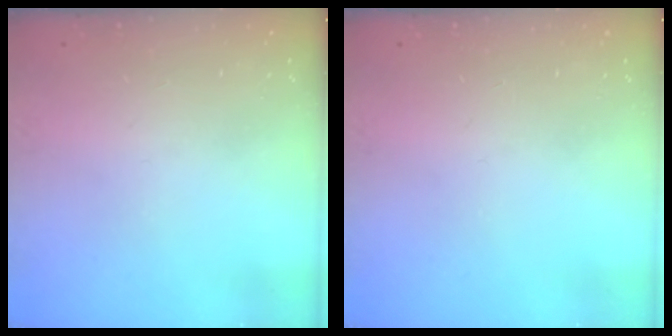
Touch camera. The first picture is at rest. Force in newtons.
{"total": 0.0}